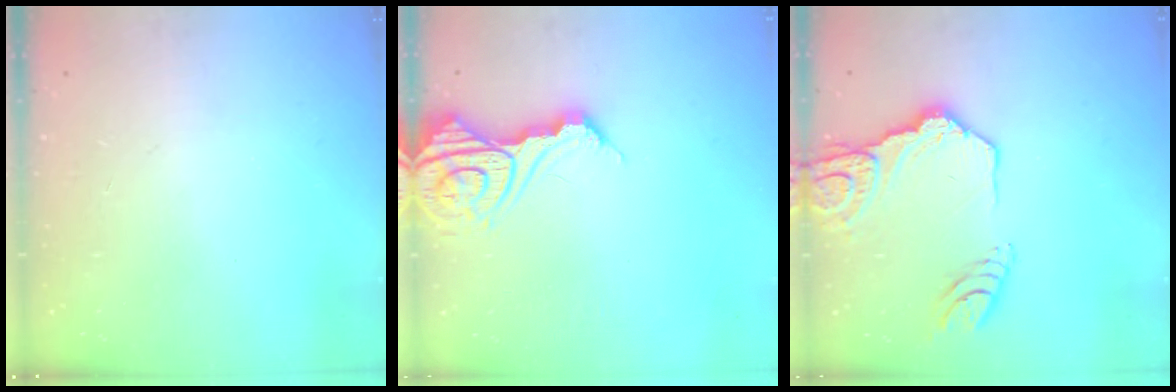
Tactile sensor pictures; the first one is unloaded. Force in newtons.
{"total": 13.6, "press": 13.5, "slide": 1.4}
{"total": 16.5, "press": 16.4, "slide": 1.9}